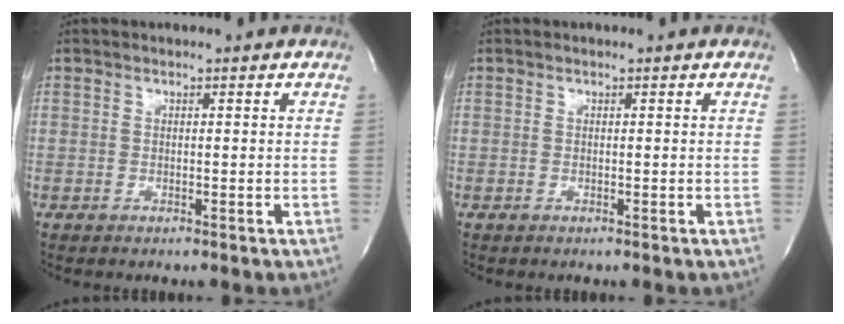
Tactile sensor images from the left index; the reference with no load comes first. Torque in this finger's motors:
{"motor_torque": [-0.14, 0.27, 0.03, 0.02]}